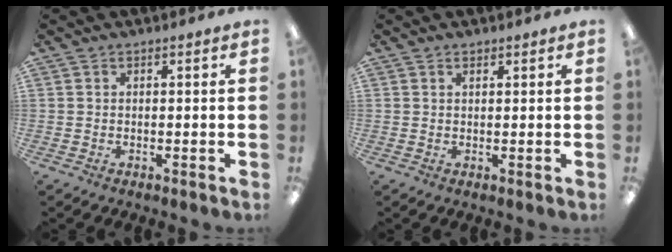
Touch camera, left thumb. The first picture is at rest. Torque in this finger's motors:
{"motor_torque": [-0.31, -0.10, 0.01, 0.01, -0.01]}